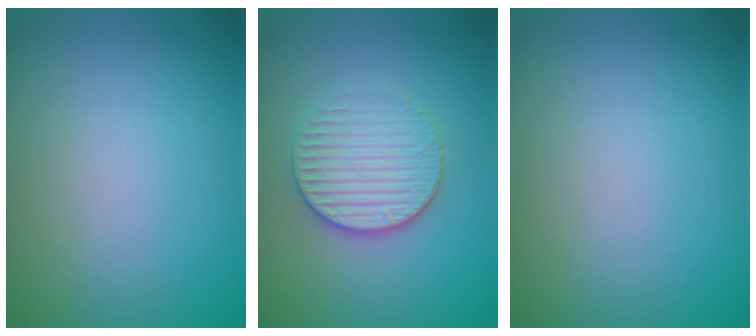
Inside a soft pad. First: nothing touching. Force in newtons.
{"total": 3.7, "press": 3.3, "slide": 1.7}
{"total": 0.0}